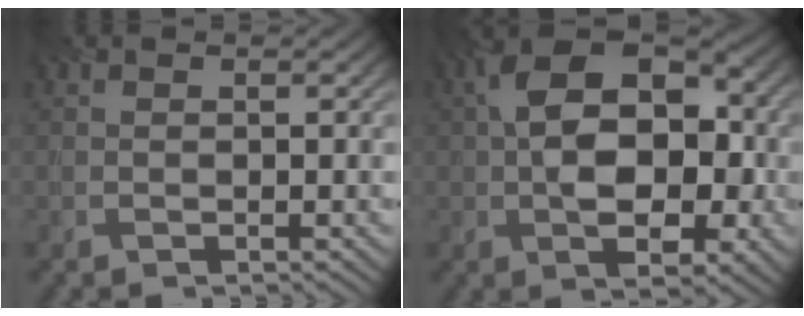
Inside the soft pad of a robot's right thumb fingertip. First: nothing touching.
{"total": 12.0, "force": [0.1, 7.6, 9.3], "torque": [-0.148, 0.002, 0.003]}